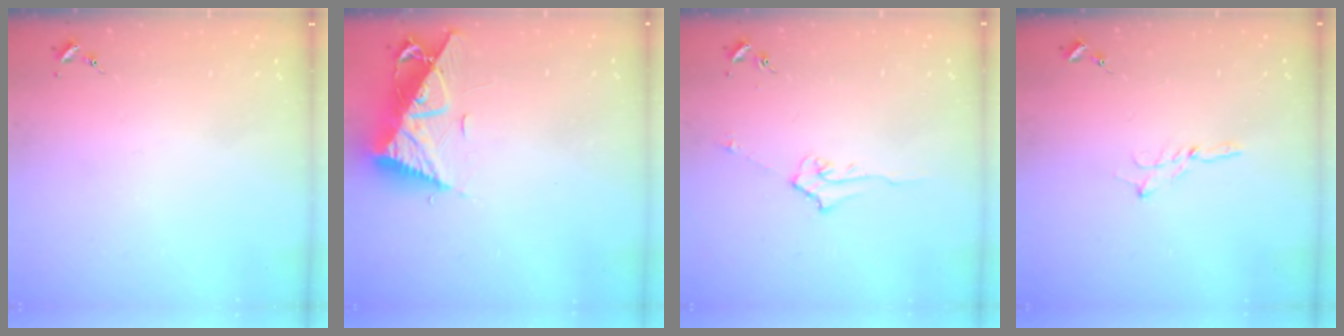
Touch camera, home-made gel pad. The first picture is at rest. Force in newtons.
{"total": 11.7, "press": 11.6, "slide": 0.9}
{"total": 5.1, "press": 5.0, "slide": 0.6}
{"total": 2.0, "press": 2.0, "slide": 0.2}